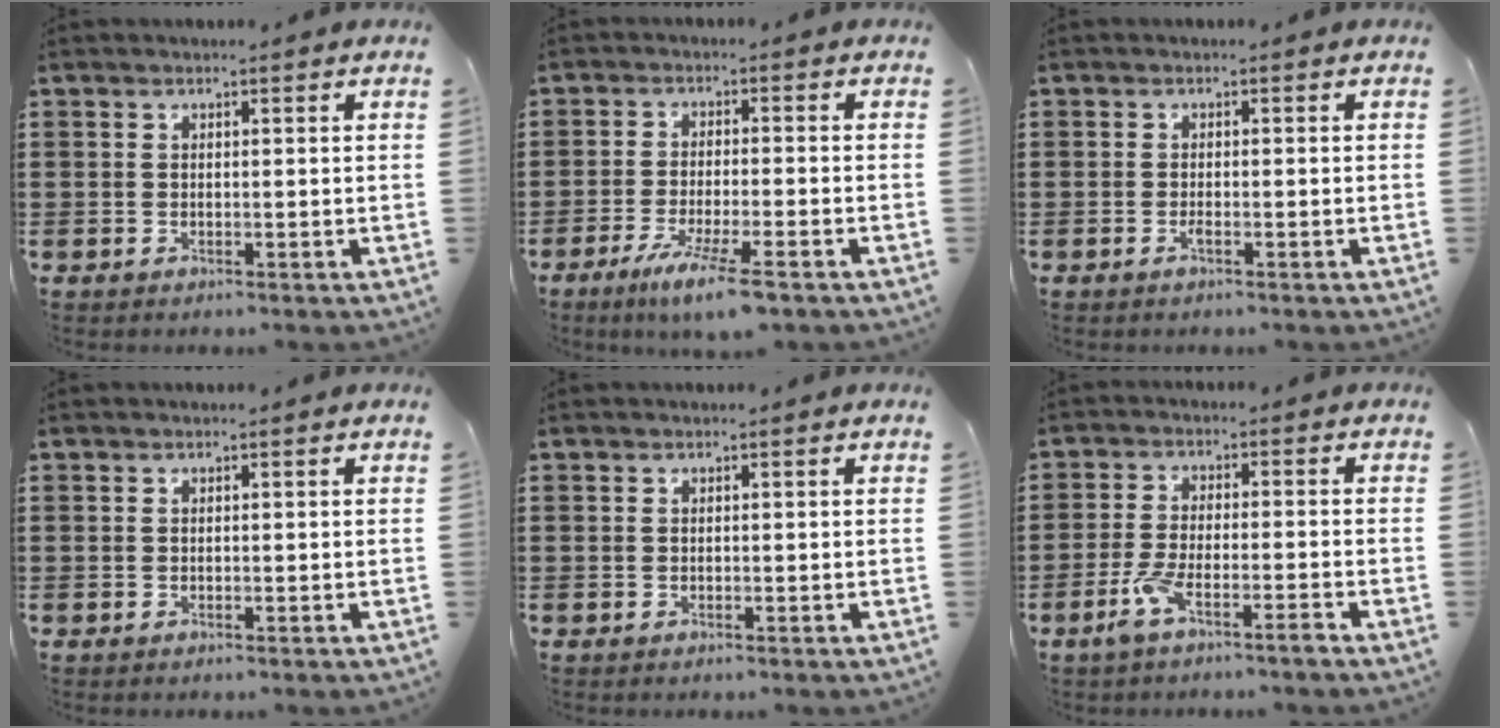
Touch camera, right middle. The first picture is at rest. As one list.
[{"total": 6.8, "force": [-4.6, 0.1, 5.0], "torque": [-0.091, -0.018, -0.080]}, {"total": 0.8, "force": [-0.5, 0.0, 0.7], "torque": [-0.015, -0.003, -0.008]}, {"total": 0.0}, {"total": 0.0}, {"total": 5.1, "force": [-3.4, 0.5, 3.7], "torque": [-0.088, -0.011, -0.065]}]